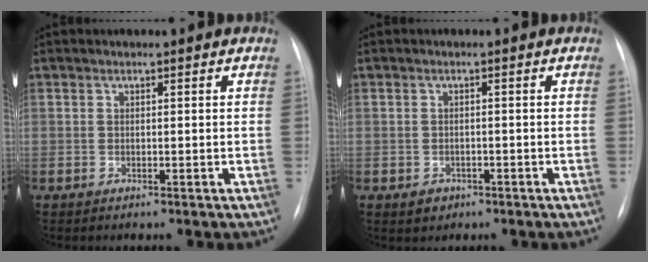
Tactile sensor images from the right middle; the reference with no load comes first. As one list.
[{"total": 1.9, "force": [-1.0, 1.5, 0.5], "torque": [-0.006, 0.004, -0.008]}]